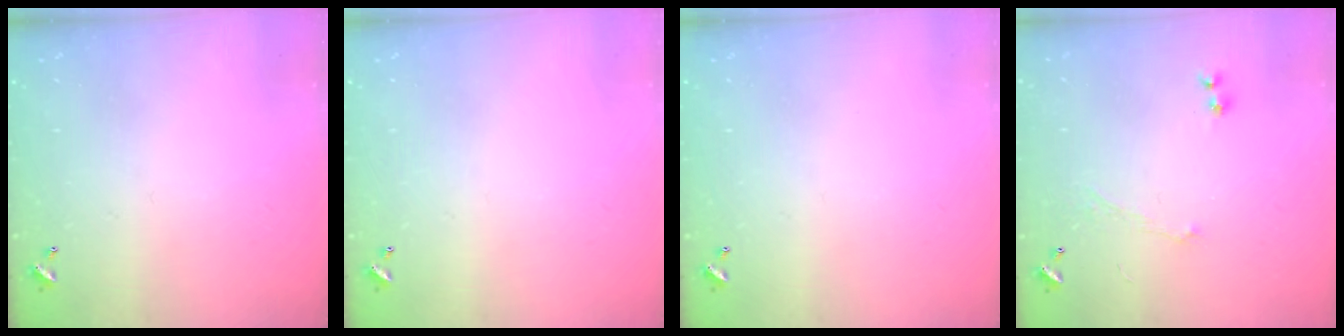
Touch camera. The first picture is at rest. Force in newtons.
{"total": 0.0}
{"total": 0.0}
{"total": 1.2, "press": 1.0, "slide": 0.8}